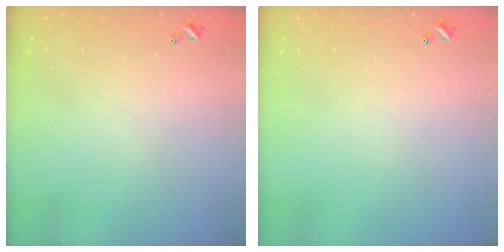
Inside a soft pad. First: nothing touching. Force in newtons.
{"total": 0.0}